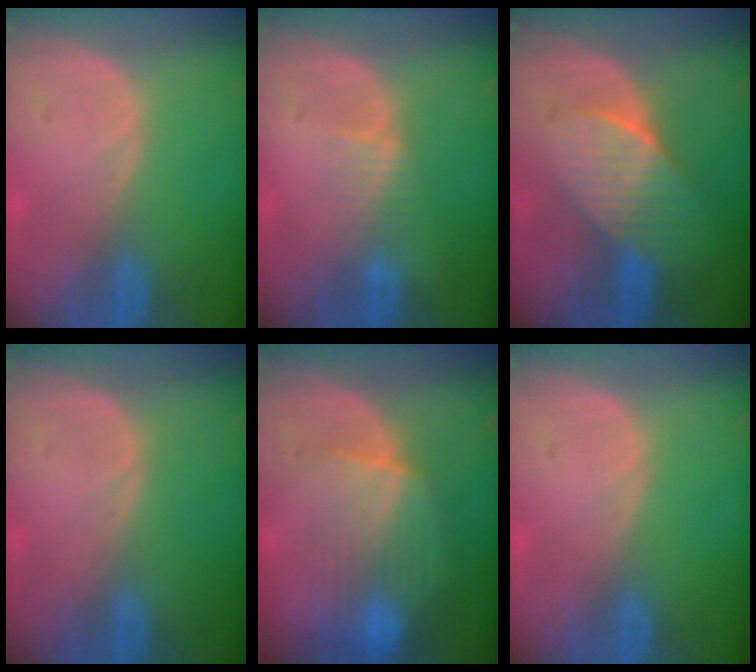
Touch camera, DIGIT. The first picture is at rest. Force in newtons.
{"total": 2.4, "press": 2.4, "slide": 0.2}
{"total": 7.4, "press": 6.6, "slide": 3.3}
{"total": 0.0}
{"total": 8.6, "press": 8.0, "slide": 3.2}
{"total": 0.0}